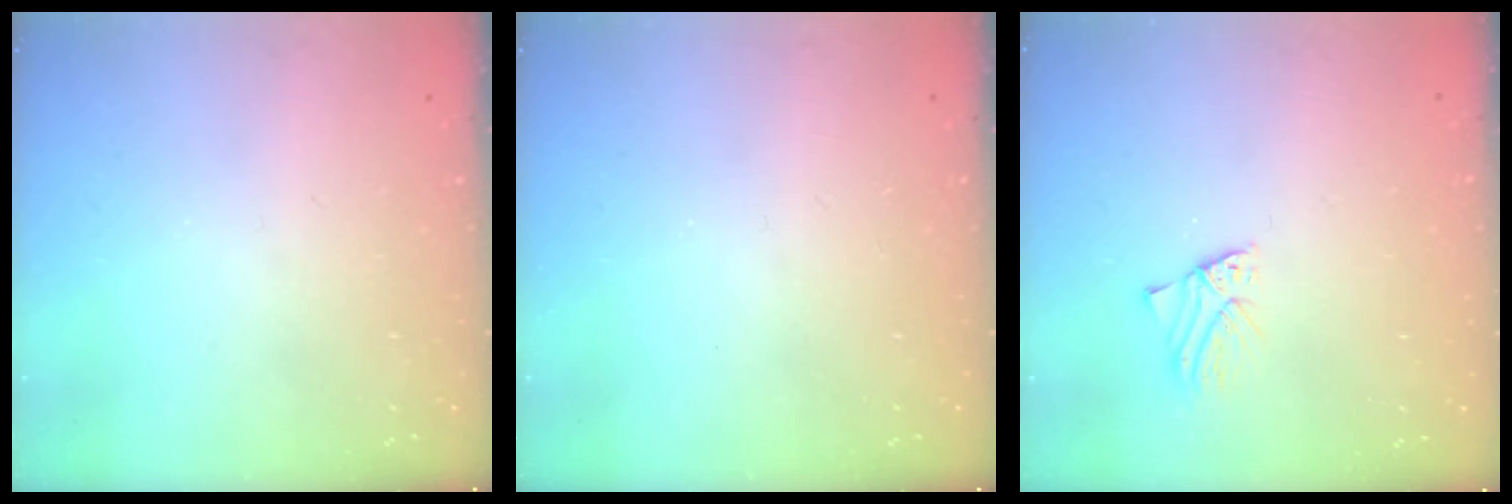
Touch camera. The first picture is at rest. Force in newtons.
{"total": 0.0}
{"total": 1.2, "press": 1.2, "slide": 0.1}